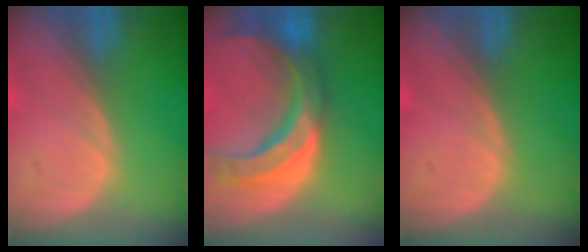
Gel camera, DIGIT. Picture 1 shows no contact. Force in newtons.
{"total": 11.1, "press": 9.5, "slide": 5.7}
{"total": 0.0}